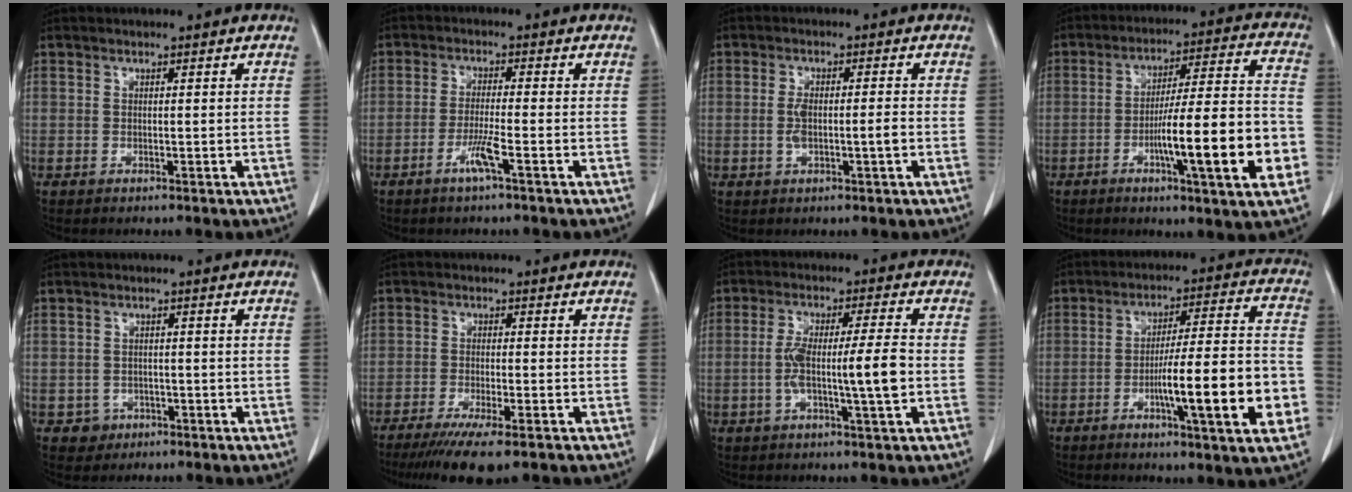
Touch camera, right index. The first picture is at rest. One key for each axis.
{"total": 3.8, "fx": -2.0, "fy": -0.4, "fz": 3.3, "tx": -0.066, "ty": -0.007, "tz": -0.041}
{"total": 4.0, "fx": -0.7, "fy": 0.8, "fz": 3.9, "tx": -0.081, "ty": 0.005, "tz": -0.009}
{"total": 17.5, "fx": -5.2, "fy": 0.9, "fz": 16.6, "tx": -0.235, "ty": 0.006, "tz": -0.077}
{"total": 2.7, "fx": -1.2, "fy": 2.4, "fz": -0.1, "tx": 0.009, "ty": 0.012, "tz": -0.015}
{"total": 9.1, "fx": -6.6, "fy": 0.7, "fz": 6.2, "tx": -0.093, "ty": -0.021, "tz": -0.101}
{"total": 9.0, "fx": -1.4, "fy": 0.2, "fz": 8.9, "tx": -0.161, "ty": 0.007, "tz": -0.026}
{"total": 16.4, "fx": -4.9, "fy": 0.9, "fz": 15.6, "tx": -0.224, "ty": 0.004, "tz": -0.072}